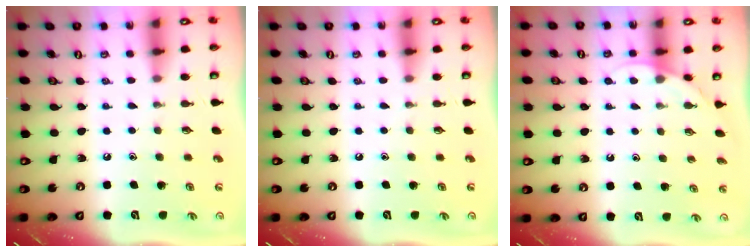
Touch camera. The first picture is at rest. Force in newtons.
{"total": 0.0}
{"total": 4.0, "press": 4.0, "slide": 0.3}